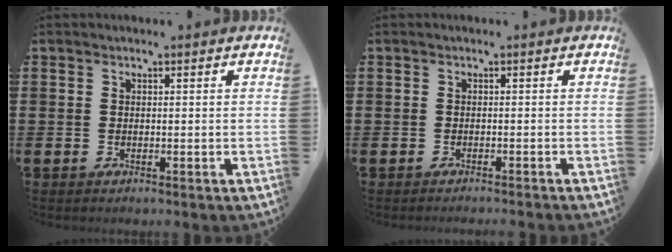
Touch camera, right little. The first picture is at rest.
{"total": 0.6, "force": [-0.6, -0.2, 0.0], "torque": [0.001, -0.002, -0.013]}